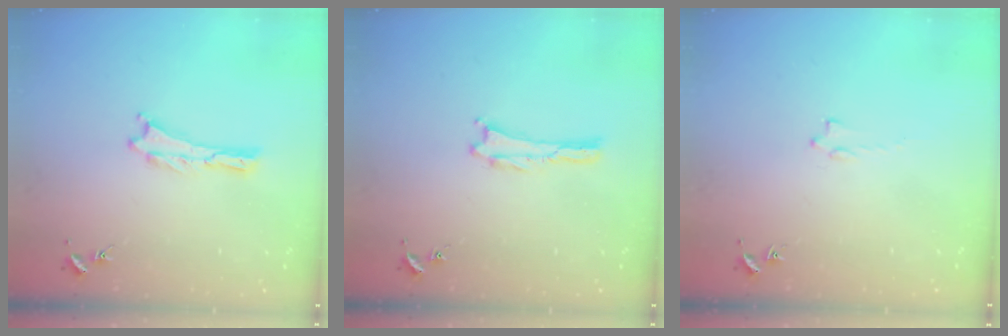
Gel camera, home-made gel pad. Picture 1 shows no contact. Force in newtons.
{"total": 0.0}
{"total": 0.8, "press": 0.7, "slide": 0.2}